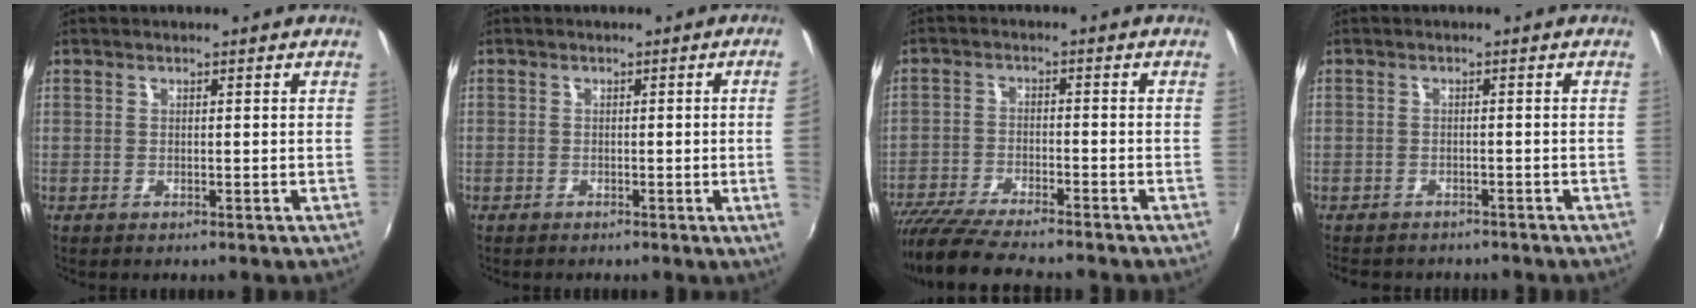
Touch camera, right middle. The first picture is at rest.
{"total": 3.1, "force": [-0.1, -1.8, 2.6], "torque": [-0.043, -0.013, 0.006]}
{"total": 11.7, "force": [-10.3, 1.3, 5.5], "torque": [-0.127, -0.032, -0.182]}
{"total": 5.6, "force": [-4.8, 2.1, 1.9], "torque": [-0.046, -0.018, -0.069]}